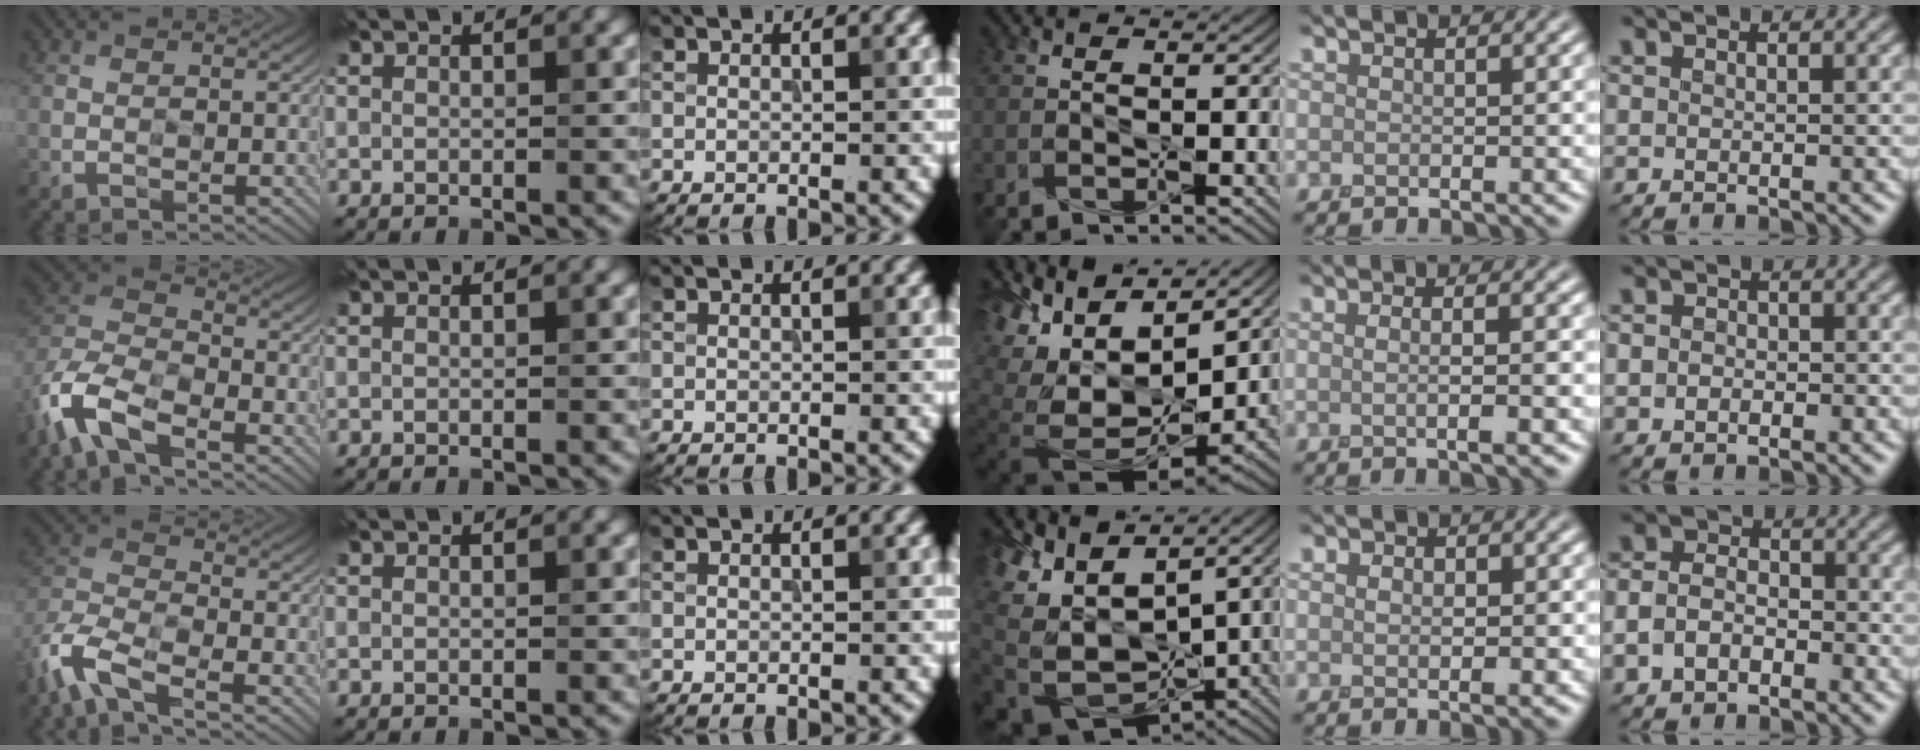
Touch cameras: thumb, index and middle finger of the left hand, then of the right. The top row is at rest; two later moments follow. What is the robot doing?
{"motion": "wipe", "object": "whiteboard"}